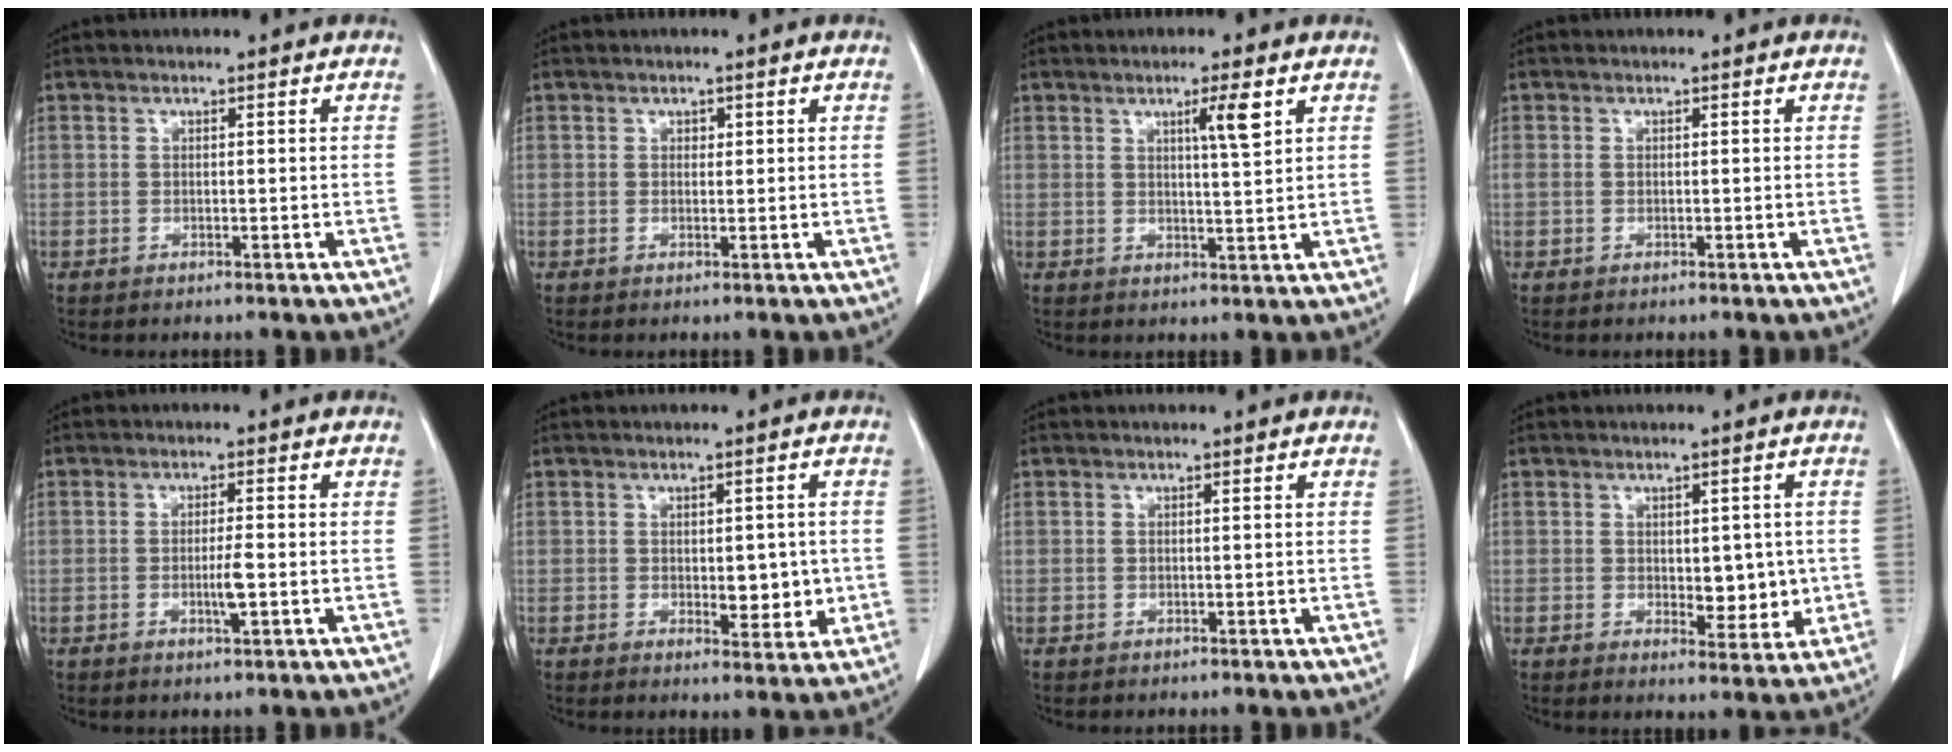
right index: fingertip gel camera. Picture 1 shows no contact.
{"total": 0.7, "force": [0.3, 0.6, 0.4], "torque": [-0.003, 0.000, 0.004]}
{"total": 4.2, "force": [2.0, -0.2, 3.7], "torque": [-0.062, -0.004, 0.034]}
{"total": 0.0}
{"total": 3.0, "force": [-0.7, 0.1, 2.9], "torque": [-0.055, -0.005, -0.011]}
{"total": 5.2, "force": [-0.4, 2.6, 4.4], "torque": [-0.048, -0.004, 0.004]}
{"total": 0.0}
{"total": 5.7, "force": [-0.1, 3.0, 4.9], "torque": [-0.053, -0.005, 0.009]}